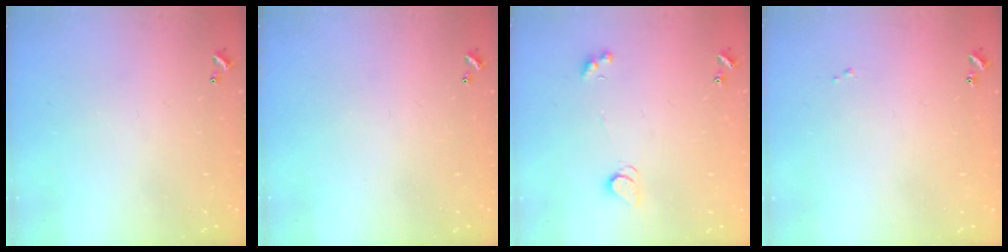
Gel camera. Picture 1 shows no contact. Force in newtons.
{"total": 0.0}
{"total": 2.4, "press": 2.4, "slide": 0.4}
{"total": 0.0}